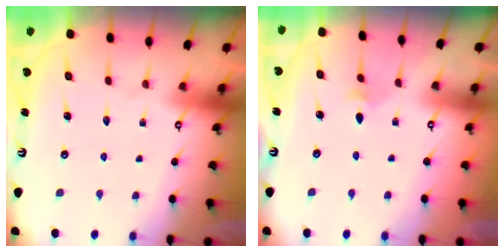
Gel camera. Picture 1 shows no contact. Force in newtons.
{"total": 2.9, "press": 2.8, "slide": 0.8}